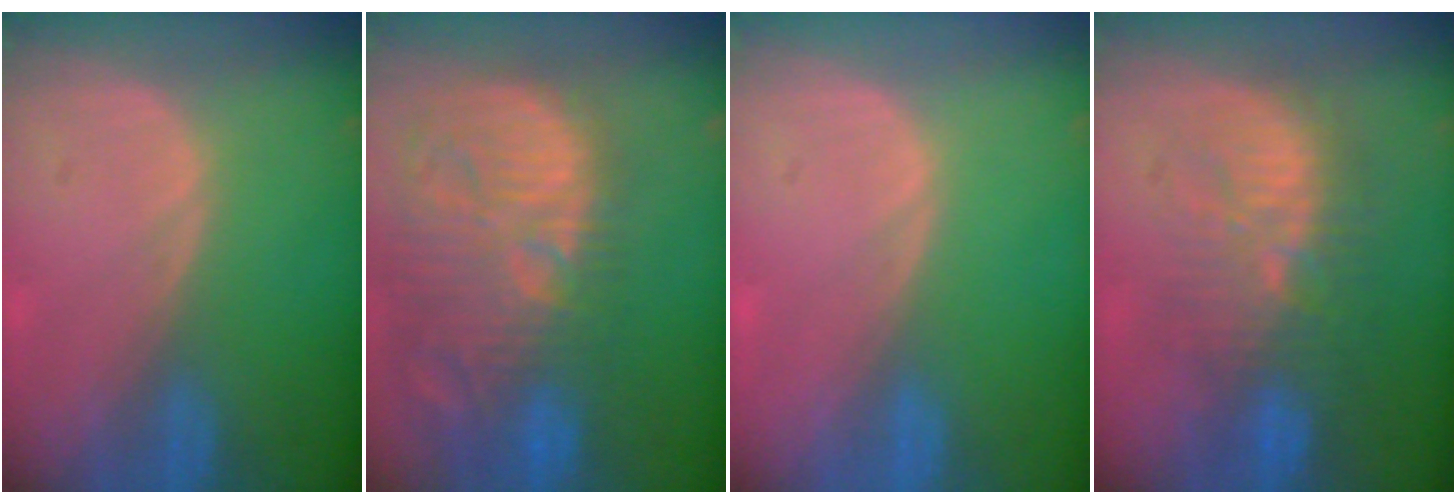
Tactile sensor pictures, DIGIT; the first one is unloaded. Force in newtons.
{"total": 15.4, "press": 13.4, "slide": 7.5}
{"total": 0.0}
{"total": 9.4, "press": 9.1, "slide": 2.2}